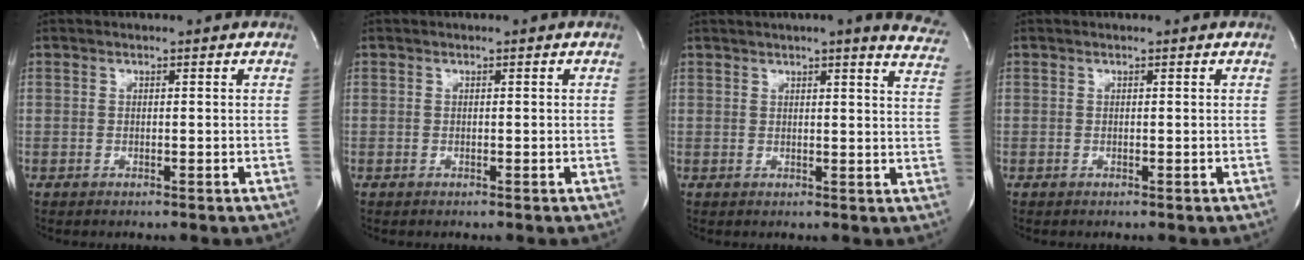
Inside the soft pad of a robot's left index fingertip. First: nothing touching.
{"total": 0.0}
{"total": 11.6, "force": [10.1, 0.9, 5.7], "torque": [-0.059, -0.033, 0.091]}
{"total": 0.0}